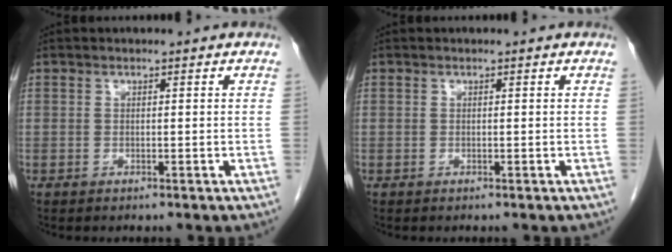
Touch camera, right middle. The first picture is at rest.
{"total": 0.0}